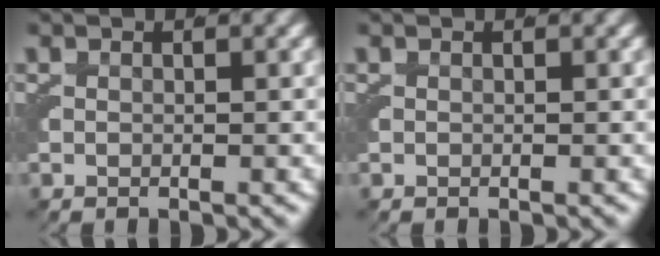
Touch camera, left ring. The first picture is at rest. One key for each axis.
{"total": 0.0}